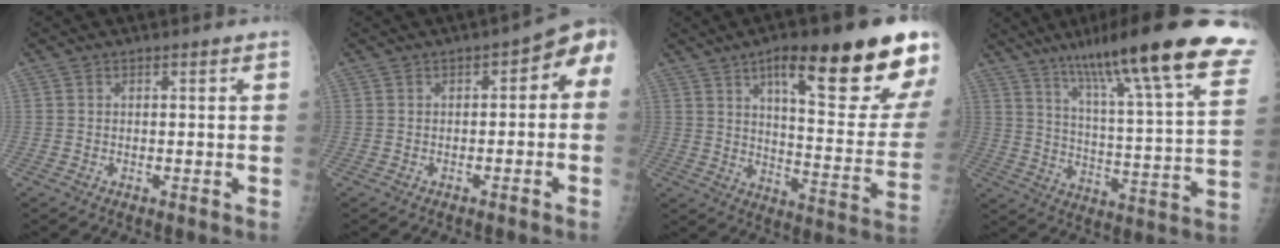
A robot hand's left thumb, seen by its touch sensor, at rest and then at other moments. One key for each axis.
{"total": 5.5, "fx": -1.1, "fy": 3.1, "fz": 4.4, "tx": -0.026, "ty": 0.037, "tz": -0.025}
{"total": 25.0, "fx": 13.6, "fy": 5.3, "fz": 20.2, "tx": -0.261, "ty": -0.052, "tz": 0.200}
{"total": 28.8, "fx": 18.1, "fy": 3.7, "fz": 22.1, "tx": -0.320, "ty": -0.040, "tz": 0.266}